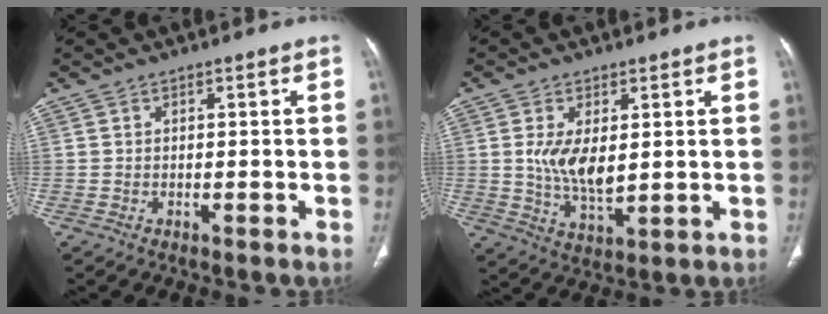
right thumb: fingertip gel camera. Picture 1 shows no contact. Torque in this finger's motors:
{"motor_torque": [2.66, 2.35, 1.00, -0.11, 0.10]}